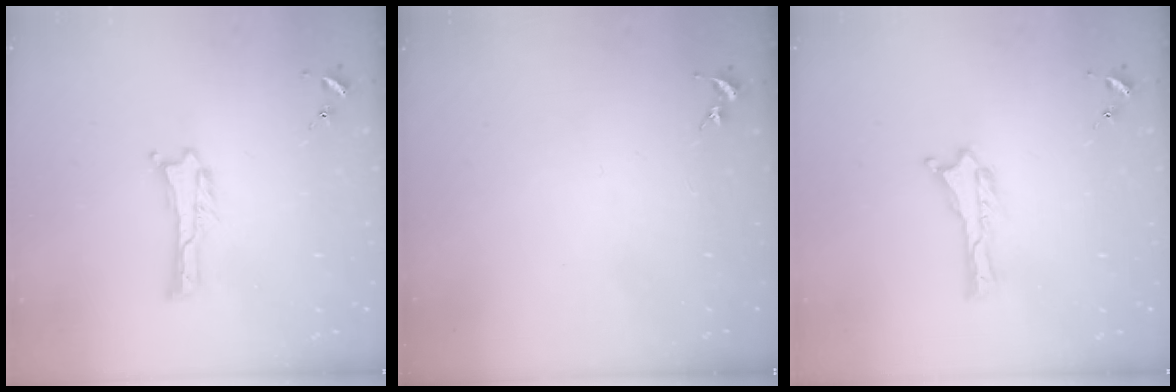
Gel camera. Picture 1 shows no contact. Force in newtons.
{"total": 0.0}
{"total": 0.0}